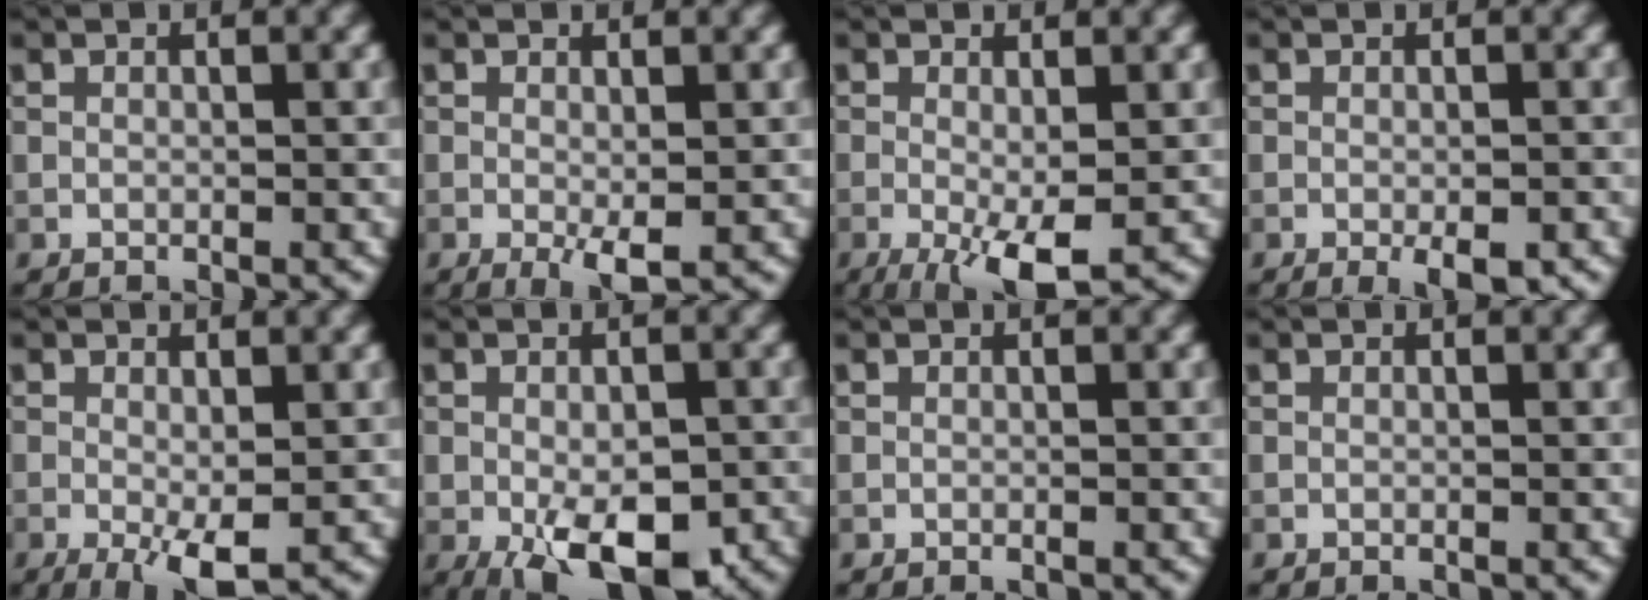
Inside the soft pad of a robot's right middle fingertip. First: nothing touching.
{"total": 1.8, "force": [-0.3, 0.5, 1.7], "torque": [-0.030, -0.009, -0.004]}
{"total": 4.9, "force": [-1.6, 1.5, 4.4], "torque": [-0.082, -0.013, -0.028]}
{"total": 2.5, "force": [-1.2, 0.7, 2.0], "torque": [-0.030, -0.006, -0.016]}
{"total": 3.1, "force": [-0.7, 1.0, 2.9], "torque": [-0.052, -0.012, -0.010]}
{"total": 9.0, "force": [-3.8, 4.5, 6.8], "torque": [-0.113, -0.028, -0.046]}
{"total": 0.0}
{"total": 0.0}